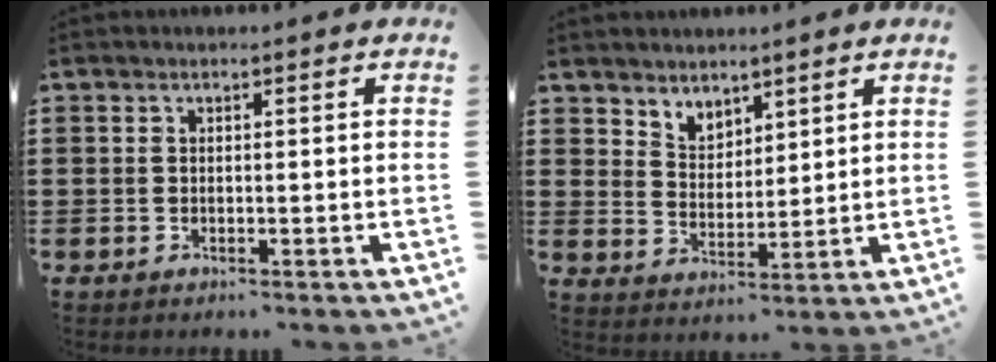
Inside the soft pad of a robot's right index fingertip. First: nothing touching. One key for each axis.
{"total": 3.9, "fx": 3.4, "fy": 1.9, "fz": -0.2, "tx": -0.012, "ty": -0.005, "tz": 0.064}